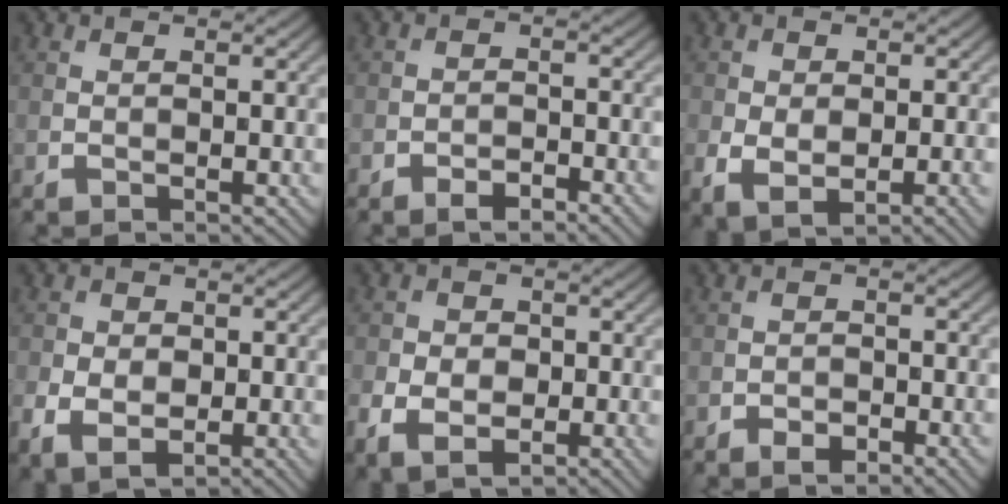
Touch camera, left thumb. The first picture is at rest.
{"total": 3.6, "force": [-2.5, 1.2, 2.4], "torque": [-0.036, 0.004, -0.041]}
{"total": 6.0, "force": [-1.6, 3.4, 4.6], "torque": [-0.085, -0.025, -0.021]}
{"total": 6.7, "force": [-2.0, 4.5, 4.5], "torque": [-0.072, -0.020, -0.027]}
{"total": 7.0, "force": [-2.6, 4.8, 4.3], "torque": [-0.069, -0.019, -0.046]}
{"total": 4.4, "force": [-2.7, 2.0, 2.9], "torque": [-0.042, 0.005, -0.040]}